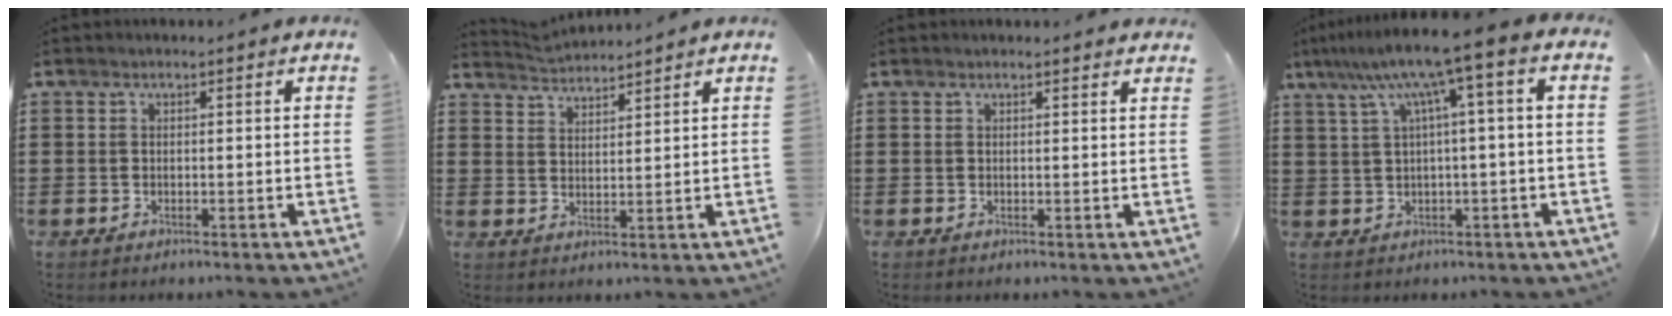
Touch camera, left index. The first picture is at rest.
{"total": 3.0, "force": [2.9, -0.3, -0.6], "torque": [0.001, -0.012, 0.055]}
{"total": 1.1, "force": [1.1, 0.0, 0.3], "torque": [-0.008, -0.002, 0.022]}
{"total": 7.7, "force": [2.2, -0.3, 7.4], "torque": [-0.148, -0.012, 0.029]}